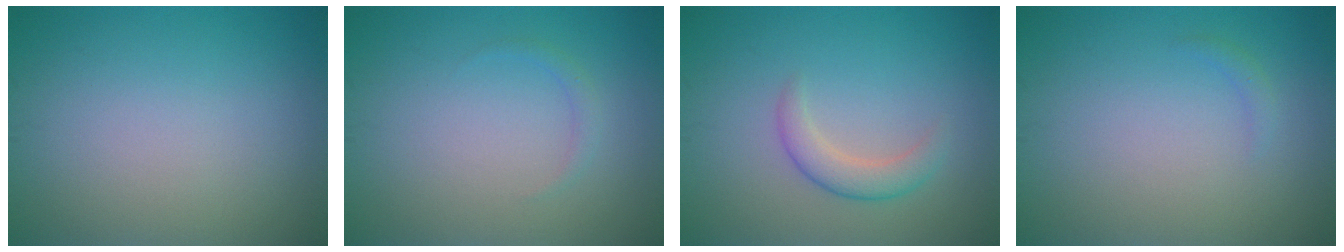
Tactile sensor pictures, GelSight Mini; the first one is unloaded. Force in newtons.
{"total": 0.8, "press": 0.8, "slide": 0.0}
{"total": 2.4, "press": 2.4, "slide": 0.2}
{"total": 0.7, "press": 0.7, "slide": 0.1}